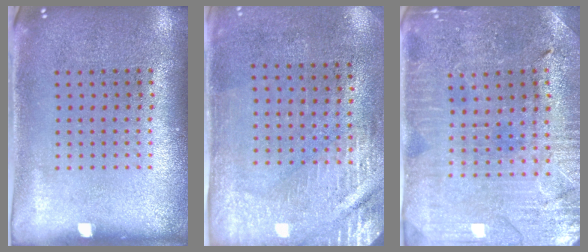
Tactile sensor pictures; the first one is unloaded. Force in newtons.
{"total": 2.9, "press": 2.5, "slide": 1.5}
{"total": 1.2, "press": 1.2, "slide": 0.2}